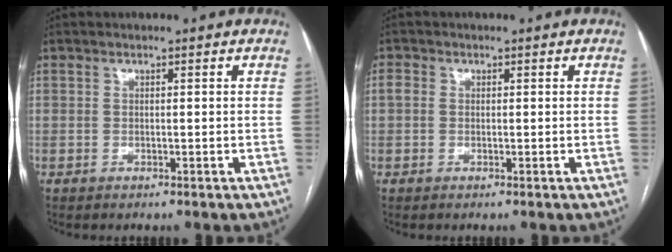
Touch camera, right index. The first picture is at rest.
{"total": 1.3, "force": [0.1, 1.1, 0.6], "torque": [-0.013, 0.009, 0.002]}